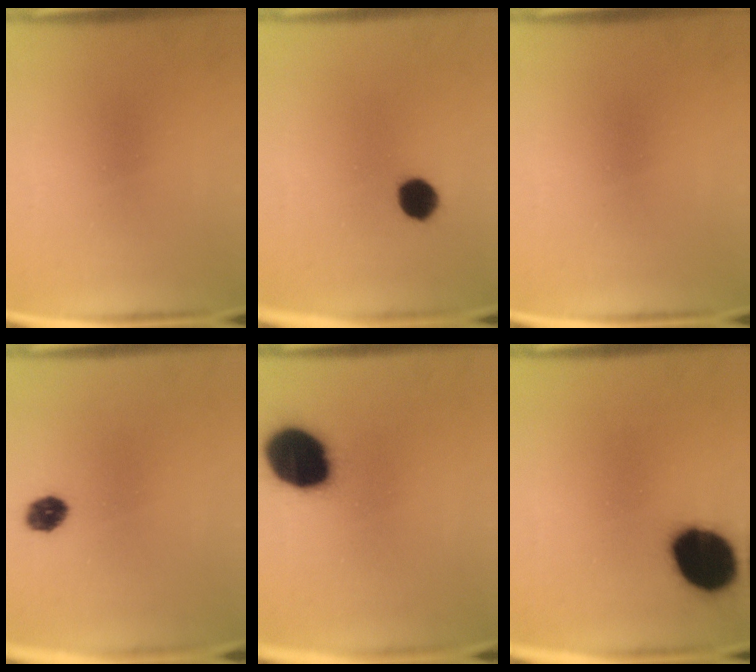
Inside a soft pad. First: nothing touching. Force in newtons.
{"total": 6.1}
{"total": 0.0}
{"total": 4.5}
{"total": 18.2}
{"total": 18.6}